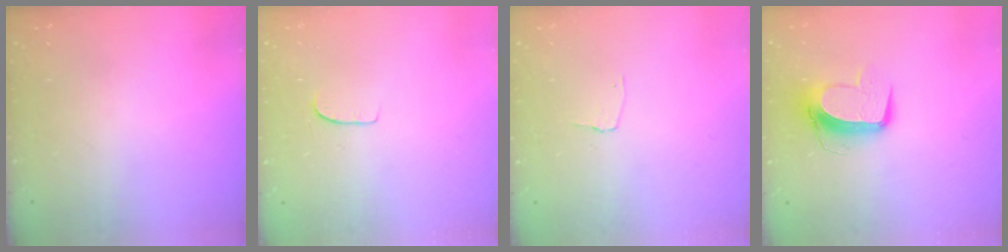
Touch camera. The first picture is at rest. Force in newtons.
{"total": 5.8, "press": 5.8, "slide": 0.3}
{"total": 2.7, "press": 2.7, "slide": 0.3}
{"total": 10.4, "press": 10.3, "slide": 1.0}